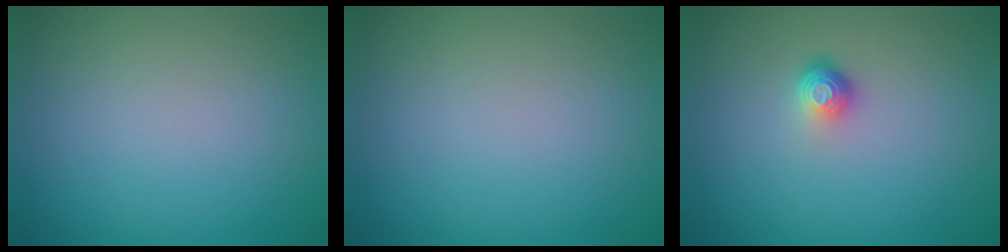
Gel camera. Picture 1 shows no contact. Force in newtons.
{"total": 0.0}
{"total": 1.8, "press": 1.2, "slide": 1.3}